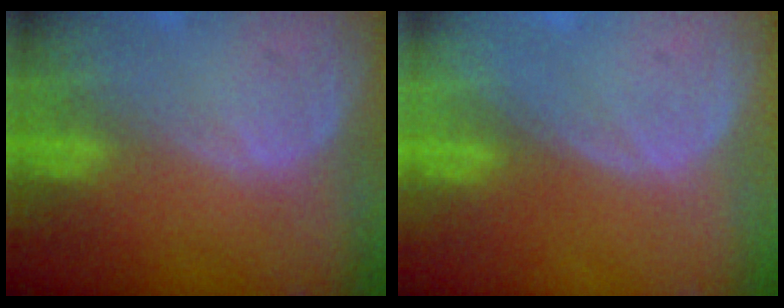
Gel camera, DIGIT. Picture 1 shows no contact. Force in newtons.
{"total": 0.0}